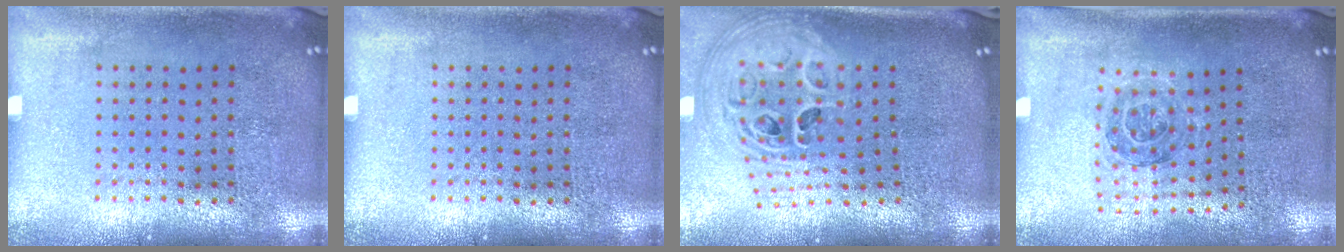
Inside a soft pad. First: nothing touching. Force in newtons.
{"total": 0.0}
{"total": 3.0, "press": 2.0, "slide": 2.2}
{"total": 1.1, "press": 1.1, "slide": 0.3}